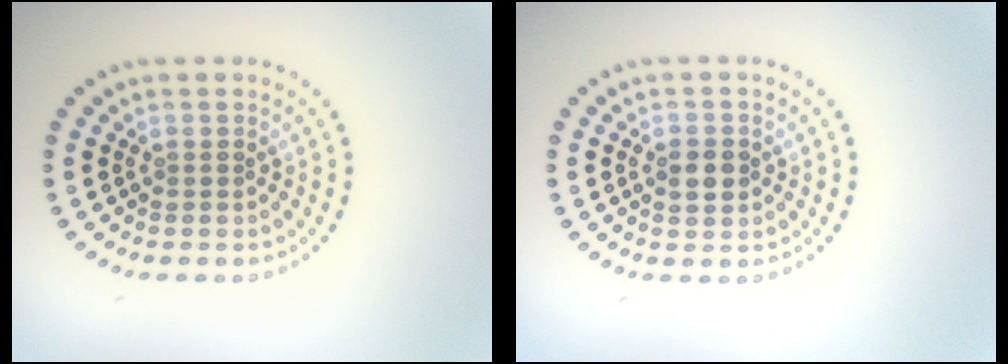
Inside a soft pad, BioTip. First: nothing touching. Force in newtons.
{"total": 2.6, "press": 2.6, "slide": 0.1}